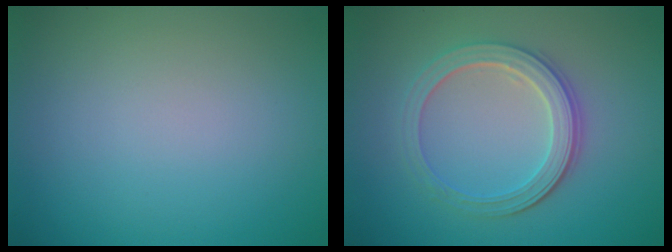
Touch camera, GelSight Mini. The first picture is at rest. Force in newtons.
{"total": 4.0, "press": 3.4, "slide": 2.1}